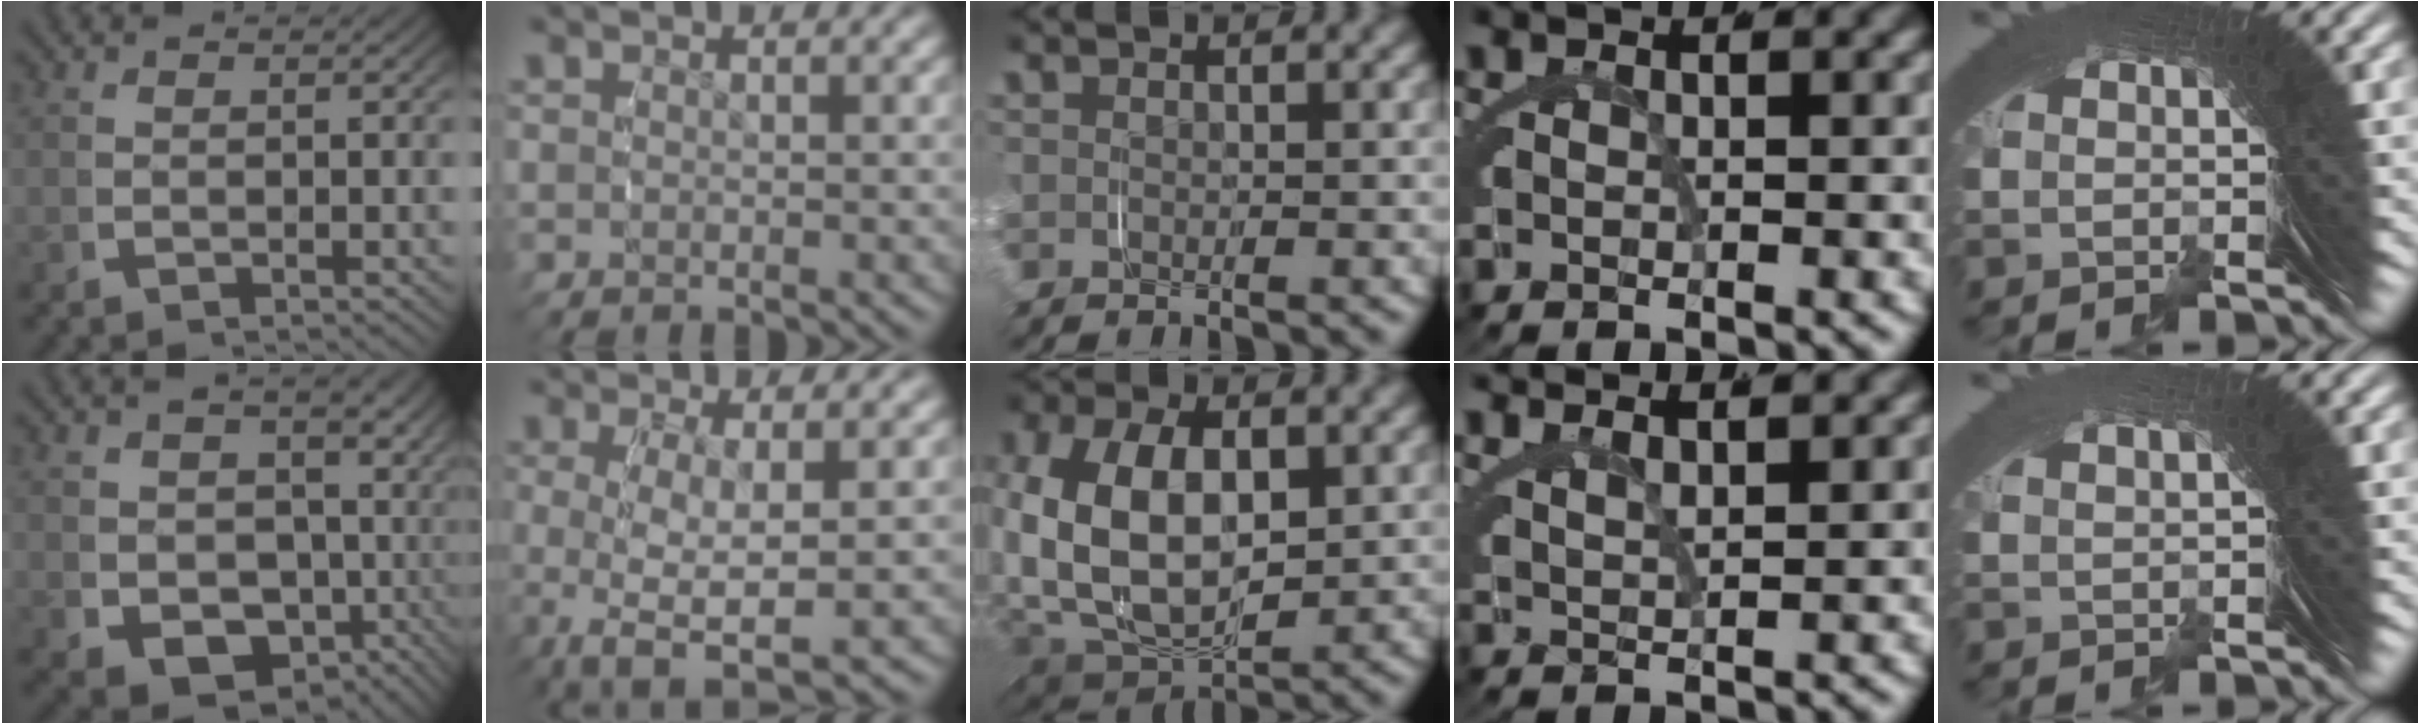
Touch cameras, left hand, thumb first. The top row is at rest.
{"thumb": {"total": 12.2, "force": [-1.5, 9.0, 8.0], "torque": [-0.175, -0.081, 0.015]}, "index": {"total": 8.0, "force": [-3.1, 4.4, 5.9], "torque": [-0.152, -0.056, -0.020]}, "middle": {"total": 11.2, "force": [0.2, 7.9, 7.9], "torque": [-0.193, -0.027, 0.020]}, "ring": {"total": 3.4, "force": [3.3, -0.2, 1.0], "torque": [-0.007, 0.019, 0.048]}, "little": {"total": 1.0, "force": [0.9, -0.5, 0.1], "torque": [0.008, 0.008, 0.016]}}